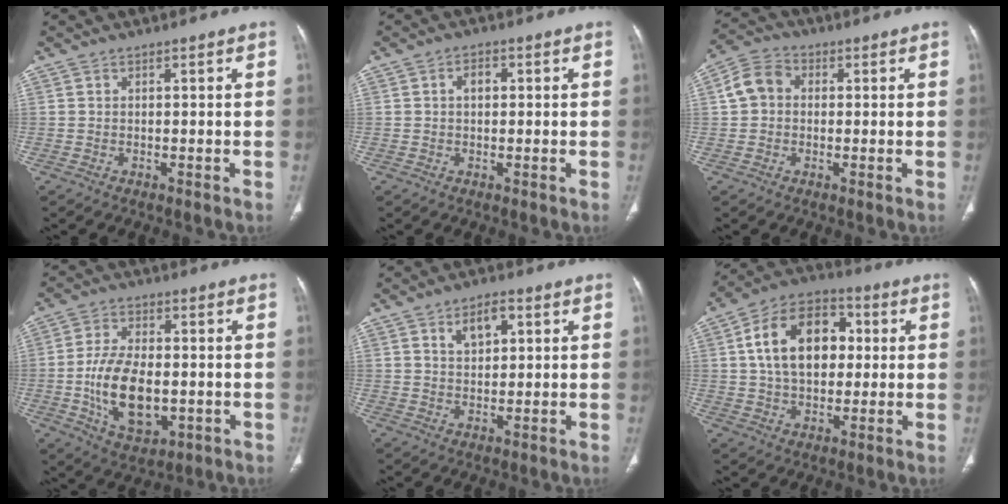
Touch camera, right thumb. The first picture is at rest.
{"total": 2.5, "force": [0.3, 1.8, 1.8], "torque": [-0.024, 0.009, 0.002]}
{"total": 6.3, "force": [0.5, 5.3, 3.4], "torque": [-0.059, 0.019, 0.000]}
{"total": 13.9, "force": [-2.2, 7.9, 11.2], "torque": [-0.188, -0.001, -0.027]}
{"total": 5.6, "force": [2.2, 3.3, 3.9], "torque": [-0.048, -0.004, 0.037]}
{"total": 16.7, "force": [2.7, 11.1, 12.1], "torque": [-0.172, 0.019, 0.038]}